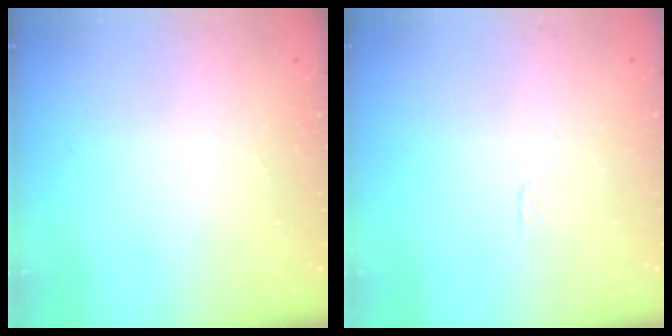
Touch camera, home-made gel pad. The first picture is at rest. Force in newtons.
{"total": 3.3, "press": 3.3, "slide": 0.4}